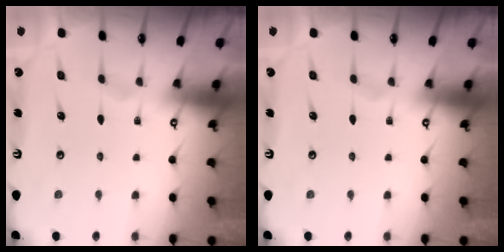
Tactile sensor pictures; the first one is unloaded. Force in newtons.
{"total": 0.0}